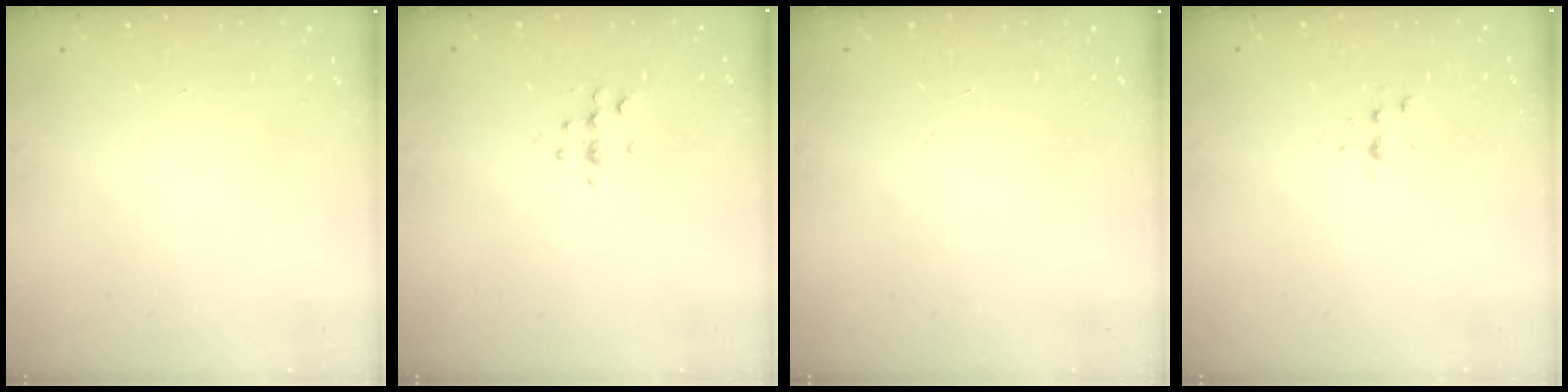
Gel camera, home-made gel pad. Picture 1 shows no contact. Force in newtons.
{"total": 5.3, "press": 5.1, "slide": 1.5}
{"total": 0.0}
{"total": 3.7, "press": 3.2, "slide": 1.7}